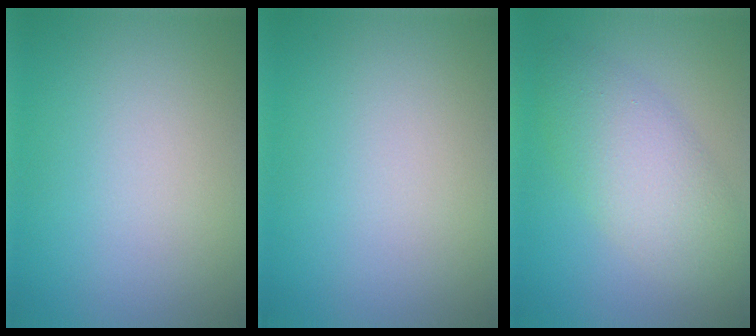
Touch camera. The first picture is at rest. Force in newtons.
{"total": 0.0}
{"total": 5.5, "press": 5.5, "slide": 0.3}